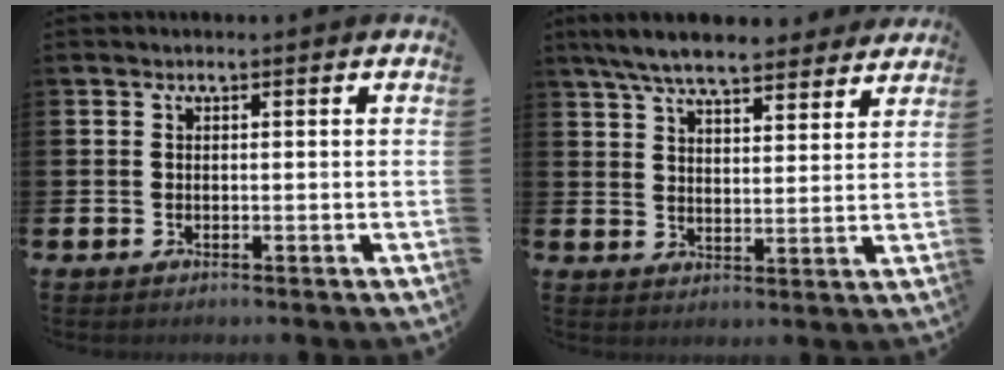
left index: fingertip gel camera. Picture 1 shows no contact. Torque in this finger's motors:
{"motor_torque": [1.08, -1.05, 0.81, 0.21]}